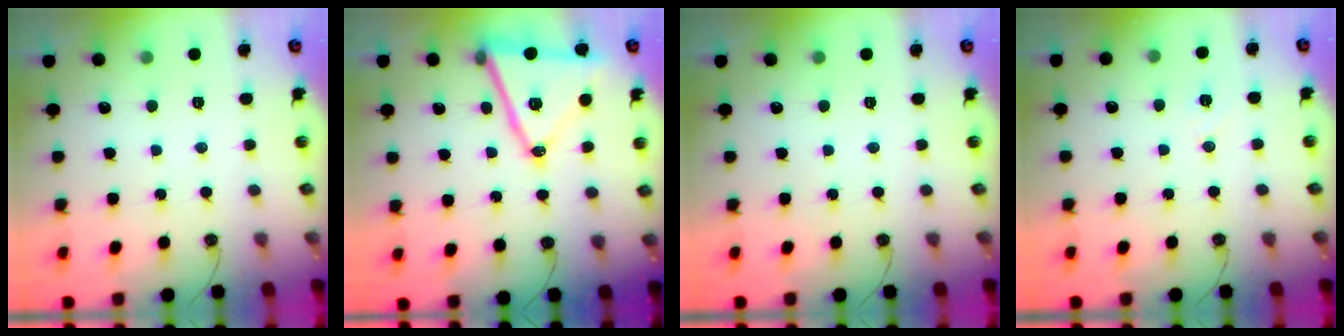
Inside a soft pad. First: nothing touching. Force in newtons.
{"total": 16.5, "press": 16.0, "slide": 4.1}
{"total": 0.0}
{"total": 5.6, "press": 5.0, "slide": 2.5}